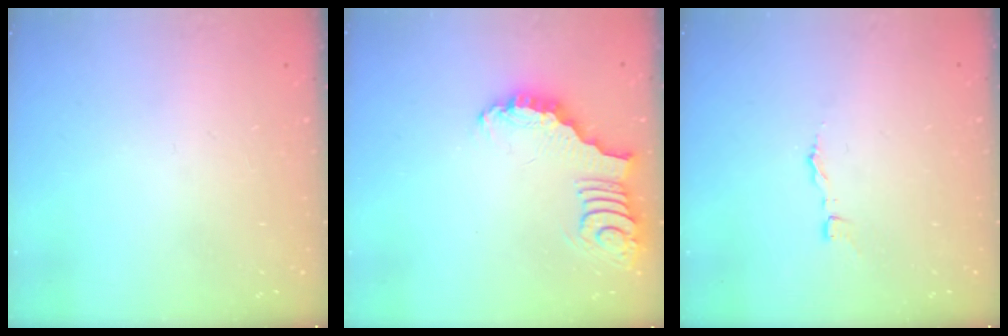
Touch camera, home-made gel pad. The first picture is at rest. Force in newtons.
{"total": 3.7, "press": 3.6, "slide": 0.6}
{"total": 2.9, "press": 2.9, "slide": 0.2}